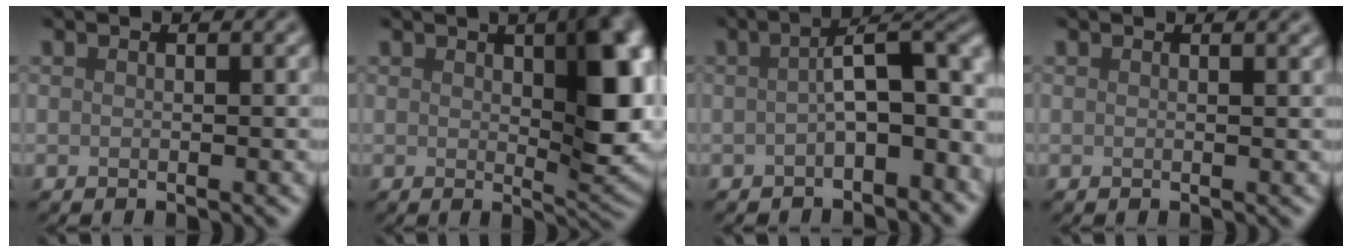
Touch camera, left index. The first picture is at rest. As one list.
[{"total": 9.0, "force": [2.0, 3.1, 8.3], "torque": [-0.100, 0.001, 0.035]}, {"total": 5.9, "force": [-1.0, 2.3, 5.3], "torque": [-0.067, 0.014, -0.022]}, {"total": 1.0, "force": [0.8, 0.4, 0.5], "torque": [-0.004, -0.001, 0.000]}]